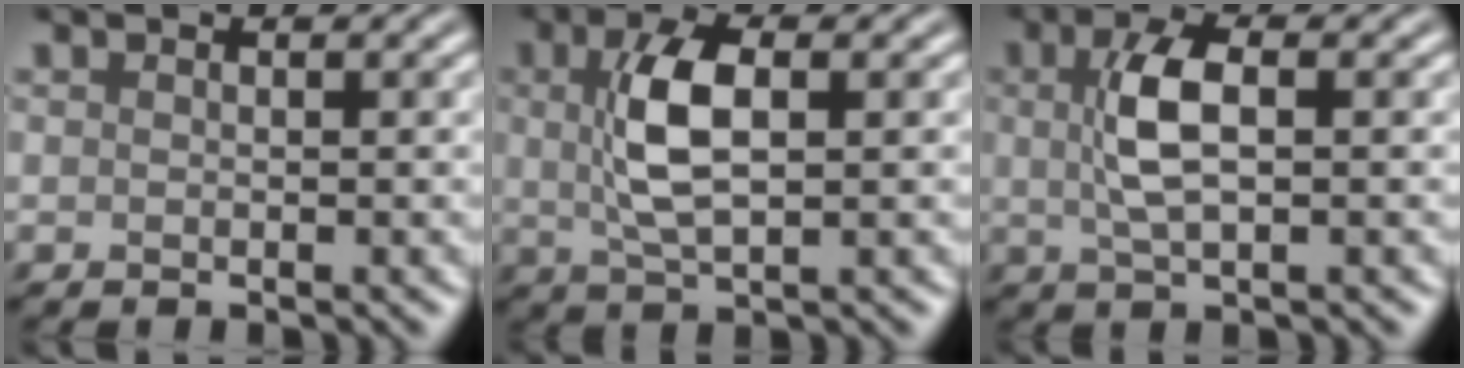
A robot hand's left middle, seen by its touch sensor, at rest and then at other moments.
{"total": 5.2, "force": [0.8, 2.2, 4.6], "torque": [-0.102, 0.009, 0.016]}
{"total": 4.2, "force": [0.6, 1.6, 3.8], "torque": [-0.087, 0.008, 0.010]}